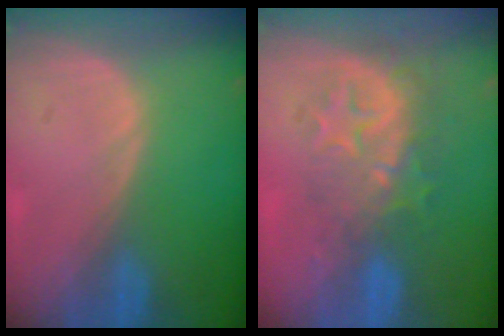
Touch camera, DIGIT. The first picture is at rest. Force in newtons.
{"total": 9.3, "press": 8.1, "slide": 4.6}